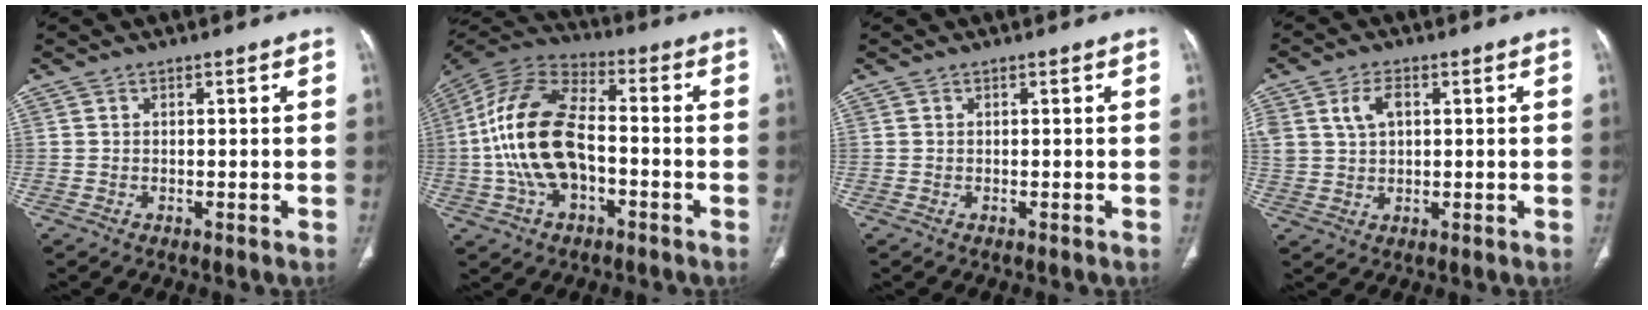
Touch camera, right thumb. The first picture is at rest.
{"total": 18.3, "force": [-2.2, 10.4, 14.9], "torque": [-0.297, 0.035, -0.044]}
{"total": 0.0}
{"total": 5.7, "force": [1.9, 3.6, 4.0], "torque": [-0.075, 0.003, 0.041]}